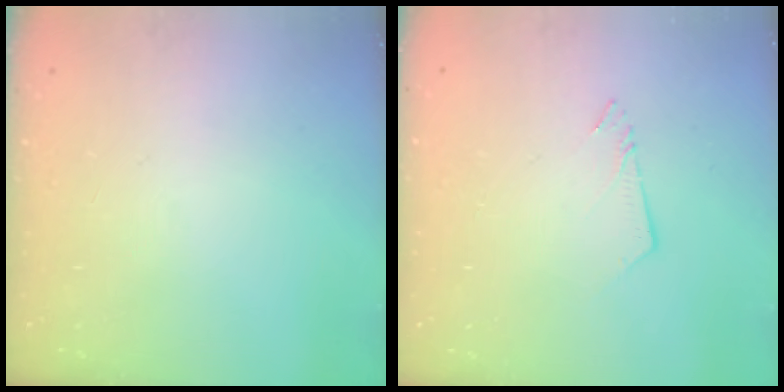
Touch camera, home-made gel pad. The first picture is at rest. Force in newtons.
{"total": 2.9, "press": 2.9, "slide": 0.2}